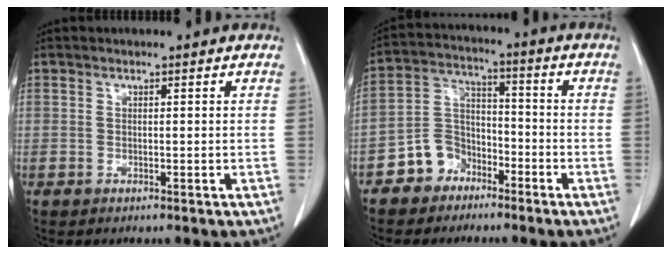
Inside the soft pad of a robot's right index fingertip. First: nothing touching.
{"total": 8.2, "force": [-5.0, 6.0, 2.3], "torque": [-0.054, 0.024, -0.091]}